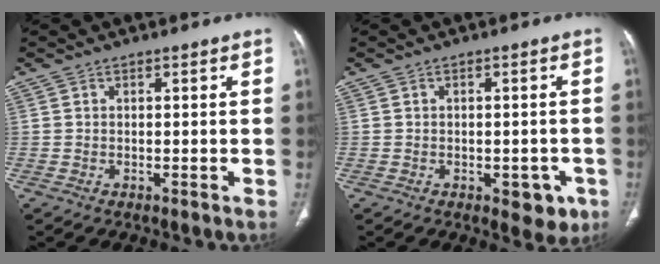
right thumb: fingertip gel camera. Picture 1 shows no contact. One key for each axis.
{"total": 5.3, "fx": -2.2, "fy": 3.1, "fz": 3.7, "tx": -0.017, "ty": 0.006, "tz": -0.022}